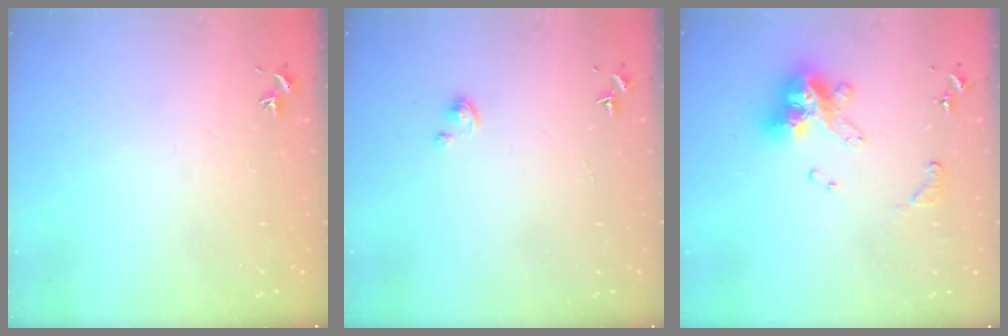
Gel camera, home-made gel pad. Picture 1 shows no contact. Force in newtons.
{"total": 2.4, "press": 2.4, "slide": 0.3}
{"total": 14.3, "press": 14.2, "slide": 1.4}